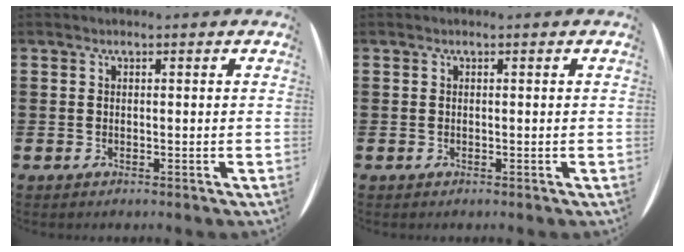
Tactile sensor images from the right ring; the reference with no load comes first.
{"total": 0.0}